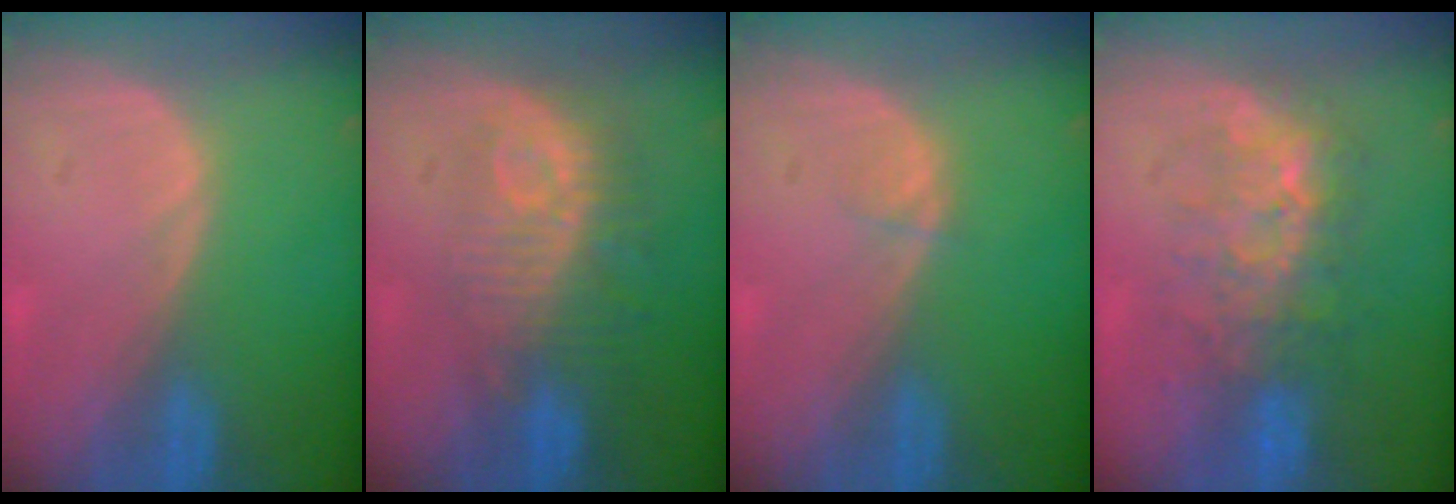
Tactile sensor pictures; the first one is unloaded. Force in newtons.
{"total": 9.8, "press": 8.8, "slide": 4.2}
{"total": 0.8, "press": 0.8, "slide": 0.1}
{"total": 8.1, "press": 7.9, "slide": 1.8}